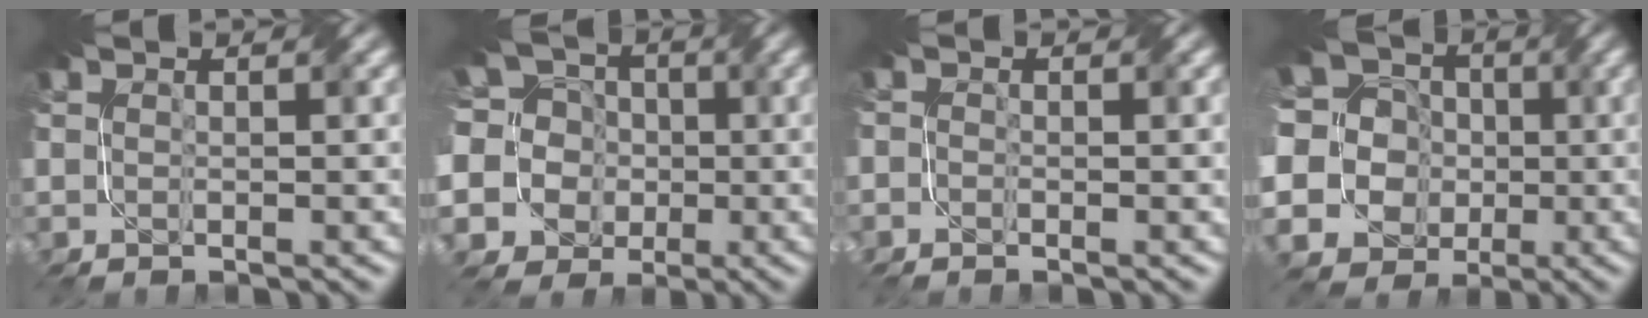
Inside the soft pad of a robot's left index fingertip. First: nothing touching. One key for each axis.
{"total": 13.7, "fx": 0.0, "fy": 12.7, "fz": 5.0, "tx": -0.166, "ty": 0.025, "tz": -0.025}
{"total": 0.8, "fx": -0.6, "fy": 0.5, "fz": 0.3, "tx": -0.006, "ty": -0.006, "tz": -0.014}
{"total": 18.1, "fx": -0.1, "fy": 16.9, "fz": 6.3, "tx": -0.194, "ty": 0.019, "tz": -0.037}